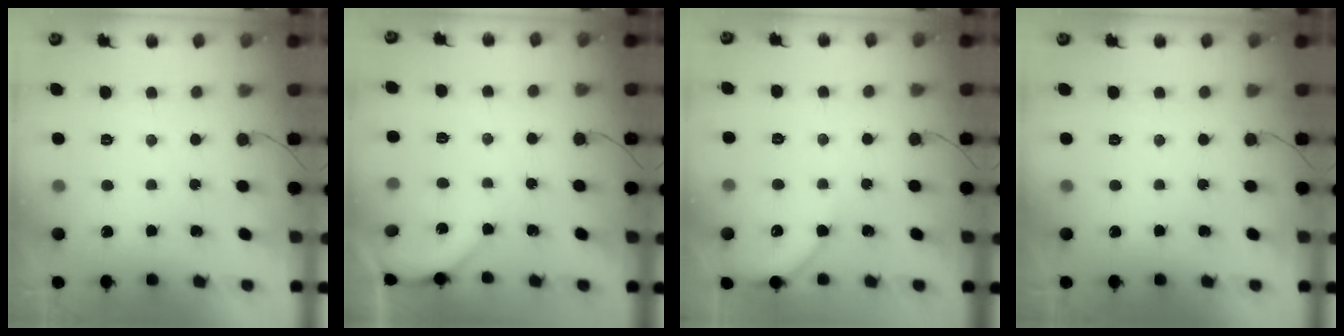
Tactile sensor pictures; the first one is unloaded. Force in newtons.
{"total": 2.3, "press": 2.2, "slide": 0.4}
{"total": 6.7, "press": 6.6, "slide": 0.9}
{"total": 0.0}